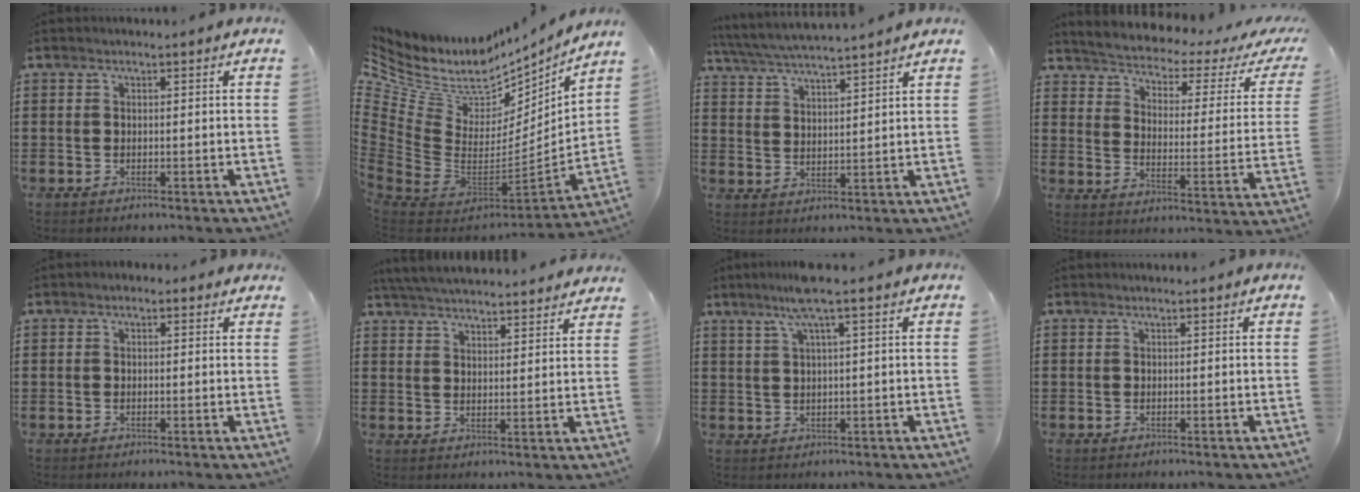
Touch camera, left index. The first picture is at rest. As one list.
[{"total": 8.8, "force": [5.6, 6.0, 3.1], "torque": [-0.120, -0.064, 0.099]}, {"total": 4.0, "force": [3.8, -0.5, 1.2], "torque": [-0.037, -0.023, 0.064]}, {"total": 2.0, "force": [1.6, -0.1, 1.1], "torque": [-0.039, -0.031, 0.016]}, {"total": 0.7, "force": [-0.2, 0.5, 0.5], "torque": [-0.009, 0.005, -0.006]}, {"total": 4.8, "force": [4.7, -0.2, 1.0], "torque": [-0.033, -0.023, 0.085]}, {"total": 5.0, "force": [2.4, -0.5, 4.4], "torque": [-0.089, 0.003, 0.039]}, {"total": 0.0}]